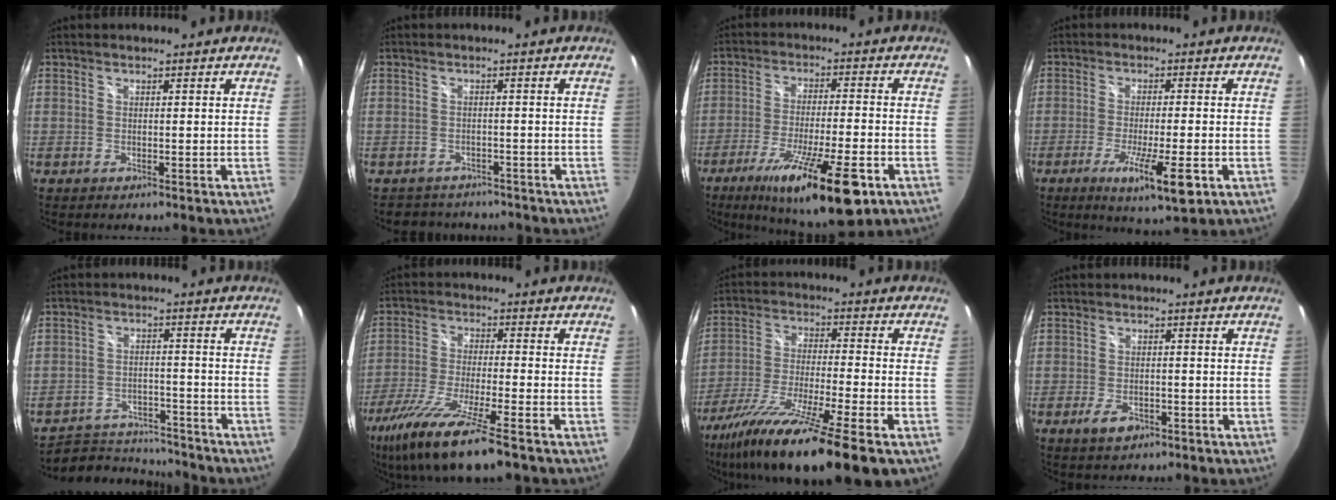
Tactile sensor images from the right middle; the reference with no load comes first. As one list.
[{"total": 6.0, "force": [-5.1, 3.0, 1.0], "torque": [-0.024, 0.001, -0.071]}, {"total": 18.6, "force": [-10.3, 3.6, 15.0], "torque": [-0.267, -0.047, -0.166]}, {"total": 11.9, "force": [-5.0, 1.4, 10.7], "torque": [-0.201, -0.037, -0.081]}, {"total": 9.7, "force": [-9.0, 3.5, 1.2], "torque": [-0.042, 0.022, -0.129]}, {"total": 16.4, "force": [-11.2, 2.4, 11.8], "torque": [-0.245, -0.053, -0.202]}, {"total": 20.5, "force": [-14.1, 1.3, 14.9], "torque": [-0.277, -0.064, -0.245]}, {"total": 4.0, "force": [-2.1, 2.2, 2.5], "torque": [-0.058, -0.006, -0.035]}]